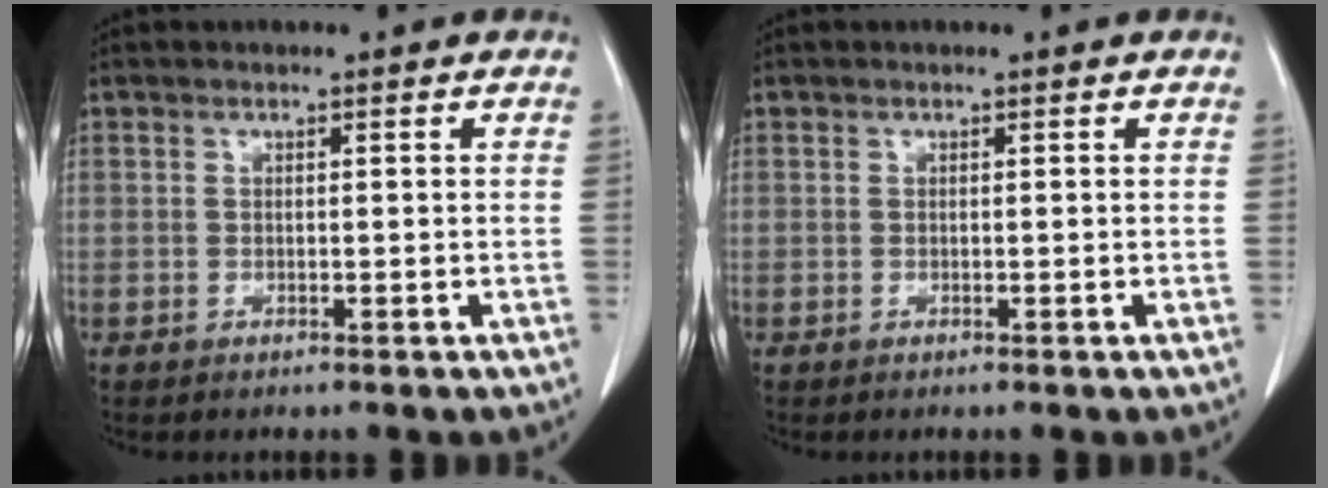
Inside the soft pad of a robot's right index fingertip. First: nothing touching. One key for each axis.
{"total": 0.0}